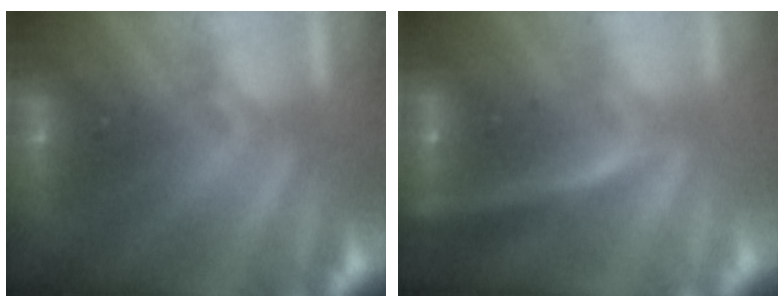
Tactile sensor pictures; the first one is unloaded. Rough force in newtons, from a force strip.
{"total": 2.8}